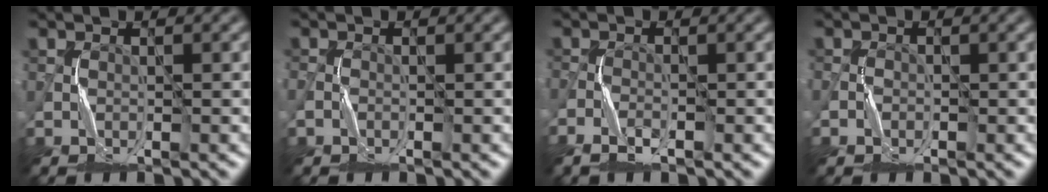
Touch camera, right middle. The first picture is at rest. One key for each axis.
{"total": 1.1, "fx": -0.5, "fy": 0.8, "fz": 0.7, "tx": -0.017, "ty": 0.002, "tz": -0.013}
{"total": 2.4, "fx": -1.5, "fy": 0.9, "fz": 1.7, "tx": -0.041, "ty": -0.001, "tz": -0.034}
{"total": 1.0, "fx": -0.5, "fy": 0.8, "fz": 0.5, "tx": -0.010, "ty": 0.003, "tz": -0.011}